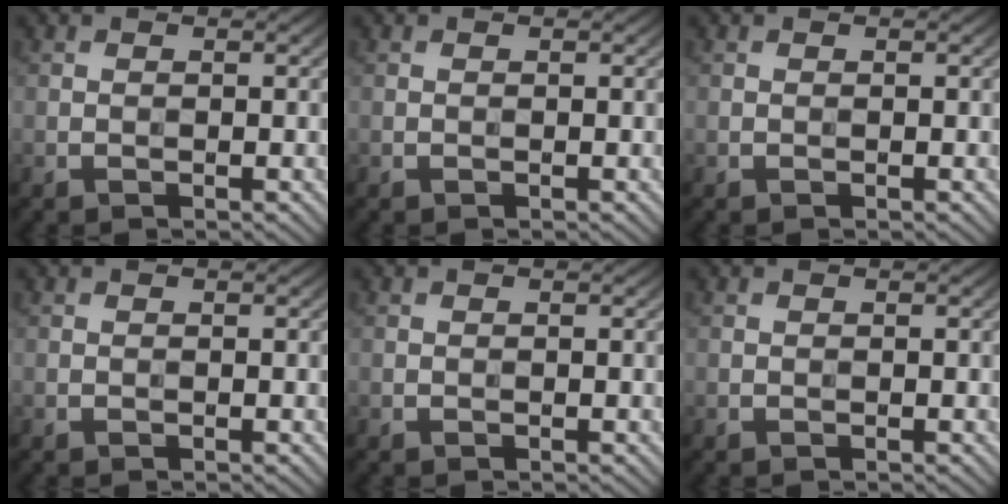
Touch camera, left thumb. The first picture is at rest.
{"total": 0.0}
{"total": 0.0}
{"total": 0.0}
{"total": 0.0}
{"total": 0.0}